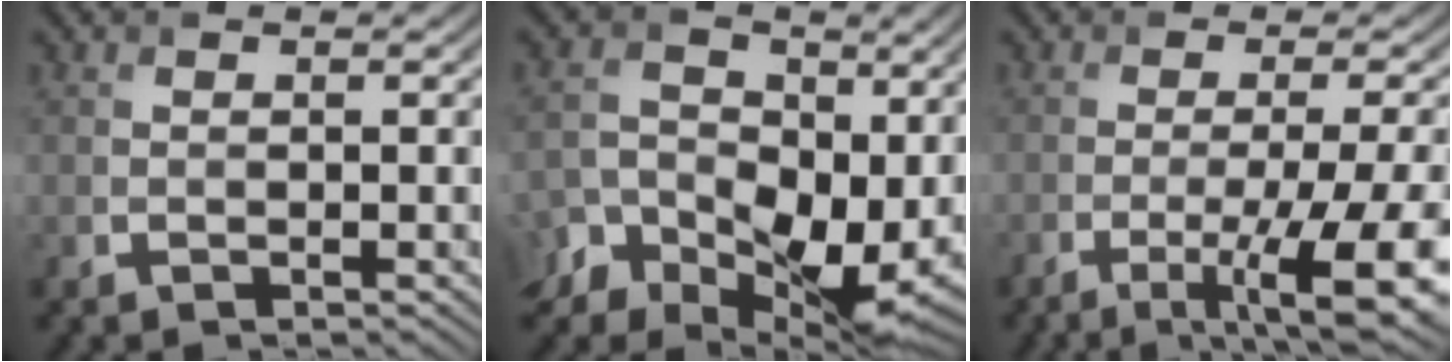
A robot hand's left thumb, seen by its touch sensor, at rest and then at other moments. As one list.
[{"total": 12.9, "force": [-4.5, 8.9, 8.2], "torque": [-0.157, -0.030, -0.075]}, {"total": 11.5, "force": [-5.2, 2.5, 10.0], "torque": [-0.139, -0.009, -0.070]}]